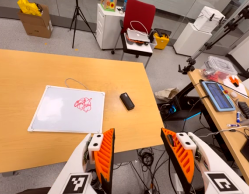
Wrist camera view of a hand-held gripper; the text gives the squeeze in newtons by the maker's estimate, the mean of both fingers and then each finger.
{"total": 0.0}